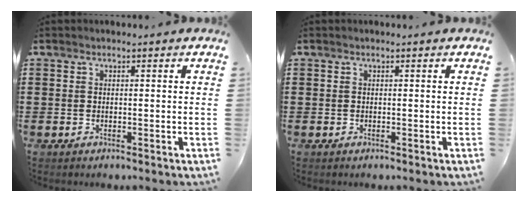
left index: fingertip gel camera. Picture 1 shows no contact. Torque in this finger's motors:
{"motor_torque": [0.00, 0.00, 0.00, 0.00]}